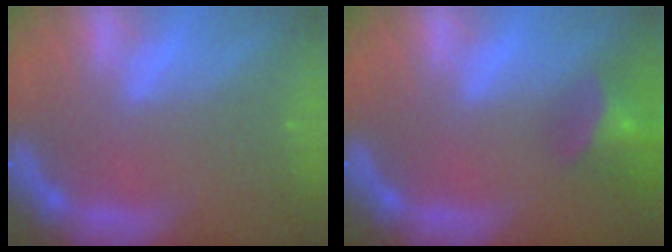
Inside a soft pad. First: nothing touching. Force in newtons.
{"total": 5.9}